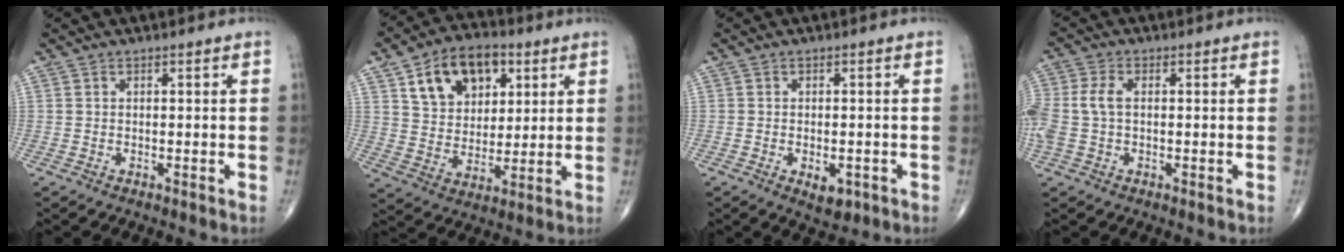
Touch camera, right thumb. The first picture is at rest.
{"total": 14.7, "force": [6.3, 9.9, 8.9], "torque": [-0.110, -0.014, 0.109]}
{"total": 4.0, "force": [-1.5, 2.1, 3.0], "torque": [-0.036, 0.001, -0.013]}
{"total": 6.7, "force": [-0.1, 4.1, 5.3], "torque": [-0.149, 0.013, -0.002]}